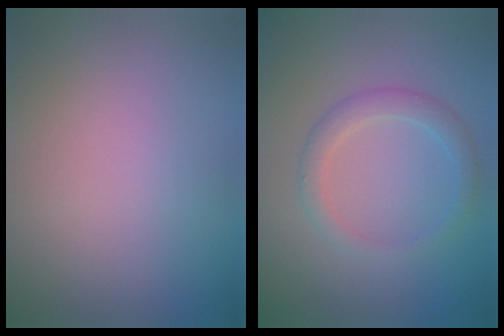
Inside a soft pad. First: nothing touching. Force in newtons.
{"total": 2.2, "press": 2.2, "slide": 0.0}